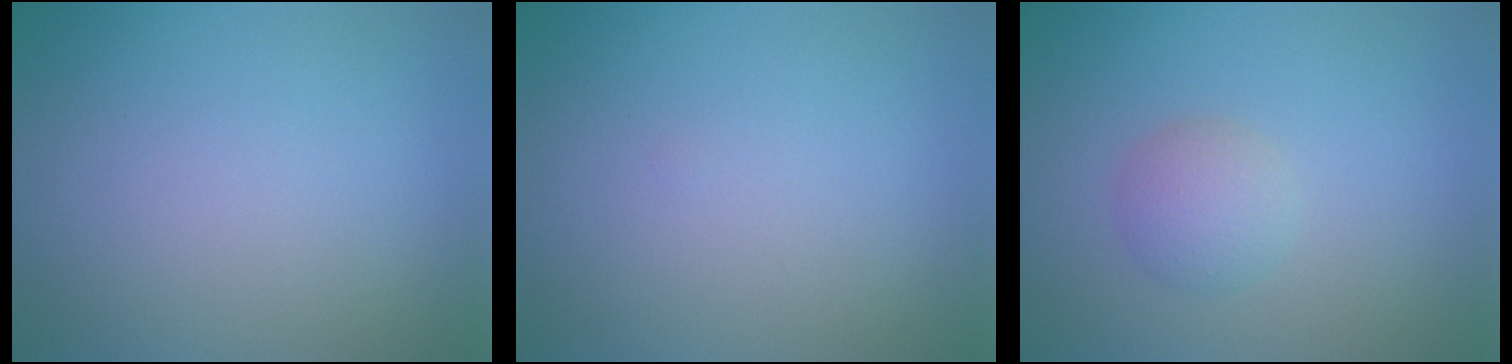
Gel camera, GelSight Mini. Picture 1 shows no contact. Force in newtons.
{"total": 0.0}
{"total": 2.2, "press": 2.2, "slide": 0.2}